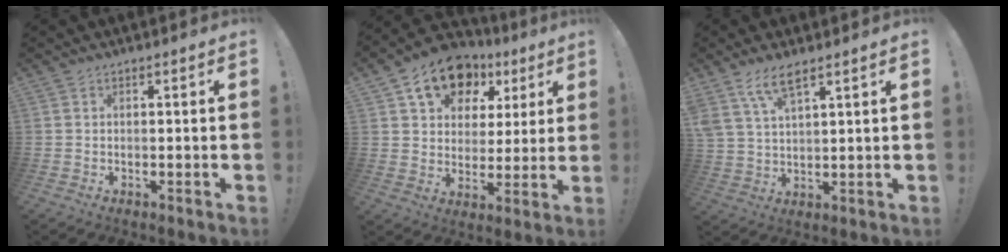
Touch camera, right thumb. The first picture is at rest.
{"total": 14.9, "force": [8.3, 10.3, 6.9], "torque": [-0.097, -0.041, 0.150]}
{"total": 7.4, "force": [5.3, 2.4, 4.6], "torque": [-0.091, -0.018, 0.101]}